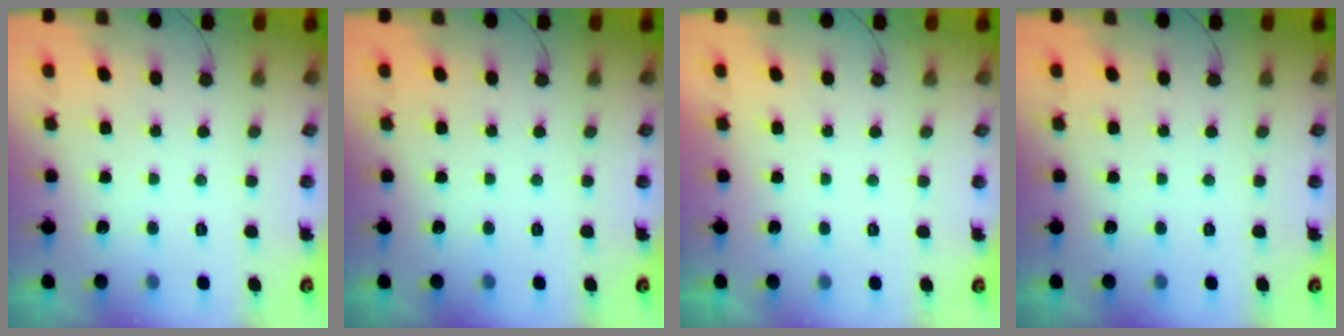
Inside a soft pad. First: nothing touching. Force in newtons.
{"total": 0.0}
{"total": 2.3, "press": 2.3, "slide": 0.3}
{"total": 0.0}